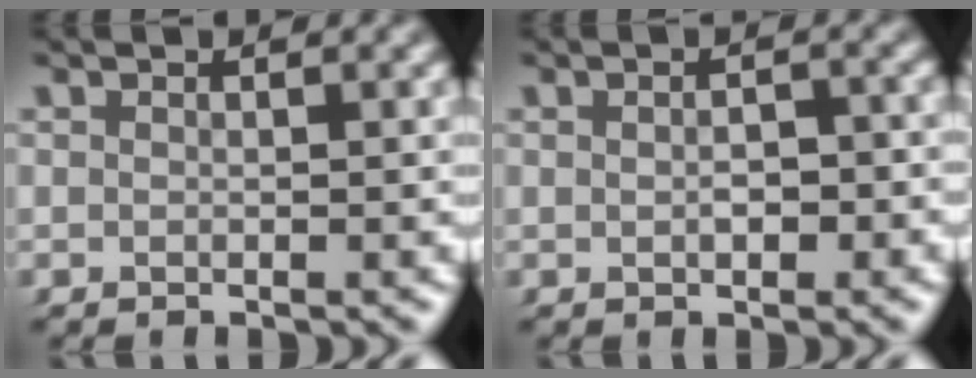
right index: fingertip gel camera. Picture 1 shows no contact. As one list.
[{"total": 1.5, "force": [-0.4, 0.8, 1.2], "torque": [-0.017, -0.002, -0.008]}]